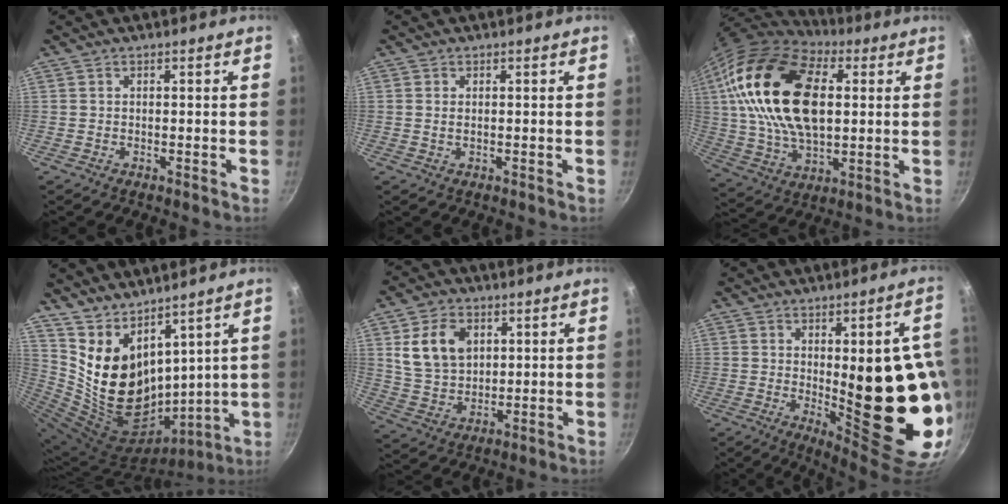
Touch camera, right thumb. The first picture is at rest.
{"total": 1.1, "force": [0.2, 0.6, 0.9], "torque": [-0.018, 0.001, 0.002]}
{"total": 24.9, "force": [5.3, 14.6, 19.4], "torque": [-0.337, -0.007, 0.090]}
{"total": 16.4, "force": [9.7, 9.0, 9.6], "torque": [-0.163, -0.090, 0.205]}
{"total": 11.0, "force": [3.4, 8.0, 6.8], "torque": [-0.104, -0.012, 0.069]}
{"total": 21.3, "force": [-1.1, 6.9, 20.1], "torque": [-0.234, -0.019, 0.008]}